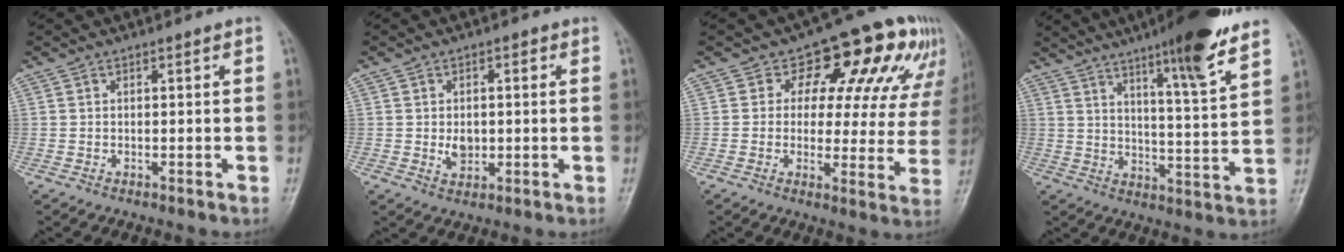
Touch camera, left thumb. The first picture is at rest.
{"total": 4.1, "force": [-0.1, 3.2, 2.6], "torque": [-0.022, -0.002, 0.000]}
{"total": 15.5, "force": [8.5, 9.2, 9.1], "torque": [-0.056, -0.026, 0.086]}
{"total": 15.1, "force": [10.2, 1.5, 11.0], "torque": [-0.153, -0.056, 0.155]}